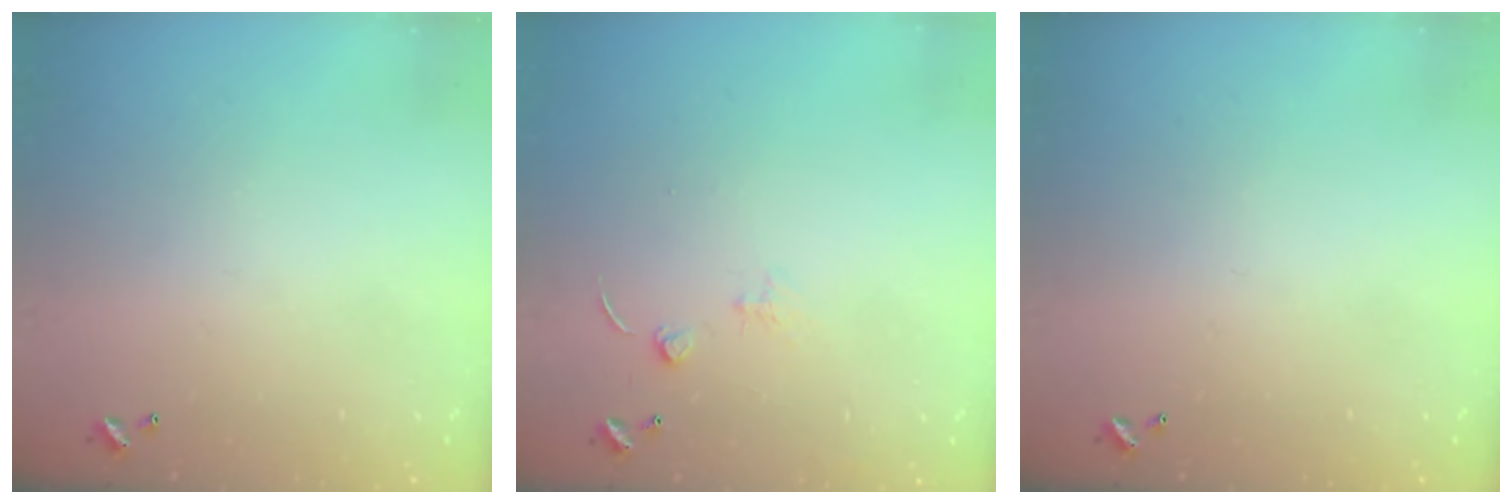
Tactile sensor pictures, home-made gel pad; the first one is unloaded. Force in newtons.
{"total": 0.9, "press": 0.9, "slide": 0.3}
{"total": 0.0}